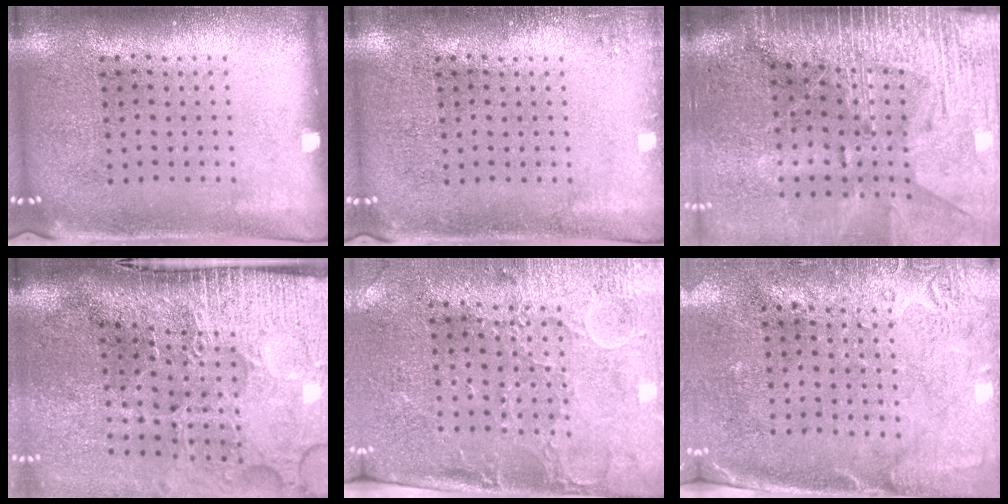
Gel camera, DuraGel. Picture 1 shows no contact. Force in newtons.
{"total": 1.0, "press": 1.0, "slide": 0.2}
{"total": 4.0, "press": 3.4, "slide": 2.0}
{"total": 5.1, "press": 4.1, "slide": 3.0}
{"total": 2.9, "press": 2.5, "slide": 1.5}
{"total": 2.7, "press": 2.2, "slide": 1.7}